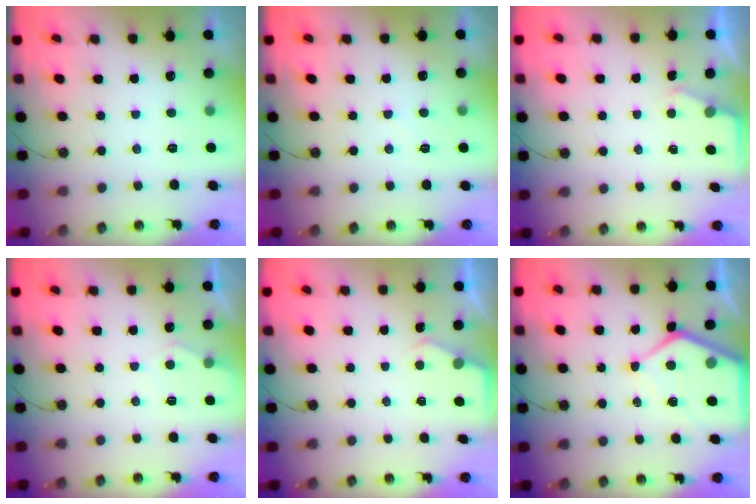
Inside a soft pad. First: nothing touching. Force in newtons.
{"total": 3.2, "press": 3.2, "slide": 0.5}
{"total": 2.3, "press": 2.3, "slide": 0.4}
{"total": 4.3, "press": 4.3, "slide": 0.5}
{"total": 2.6, "press": 2.6, "slide": 0.4}
{"total": 10.2, "press": 10.2, "slide": 0.9}